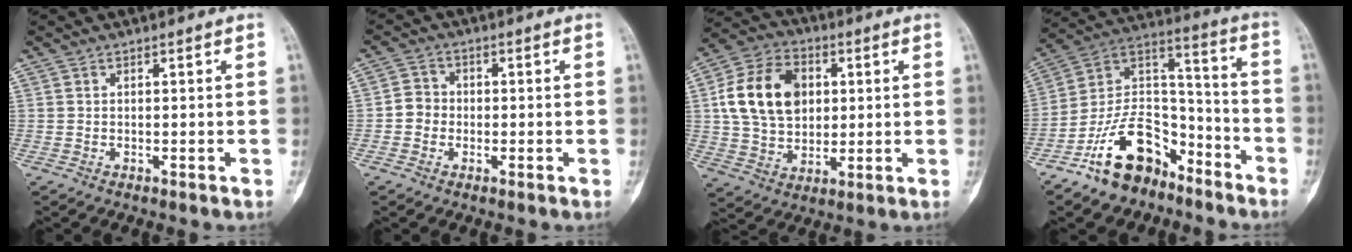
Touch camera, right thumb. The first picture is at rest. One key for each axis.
{"total": 3.6, "fx": -0.7, "fy": 3.3, "fz": 1.1, "tx": 0.001, "ty": 0.011, "tz": -0.021}
{"total": 15.9, "fx": 2.9, "fy": 11.6, "fz": 10.5, "tx": -0.168, "ty": 0.008, "tz": 0.050}
{"total": 16.6, "fx": -10.7, "fy": 9.5, "fz": 8.3, "tx": -0.118, "ty": 0.106, "tz": -0.195}